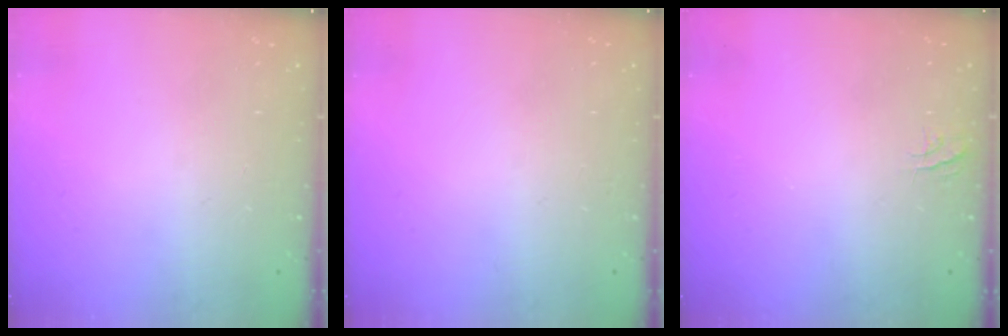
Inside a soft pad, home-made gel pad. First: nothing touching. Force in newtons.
{"total": 0.0}
{"total": 3.7, "press": 3.7, "slide": 0.3}